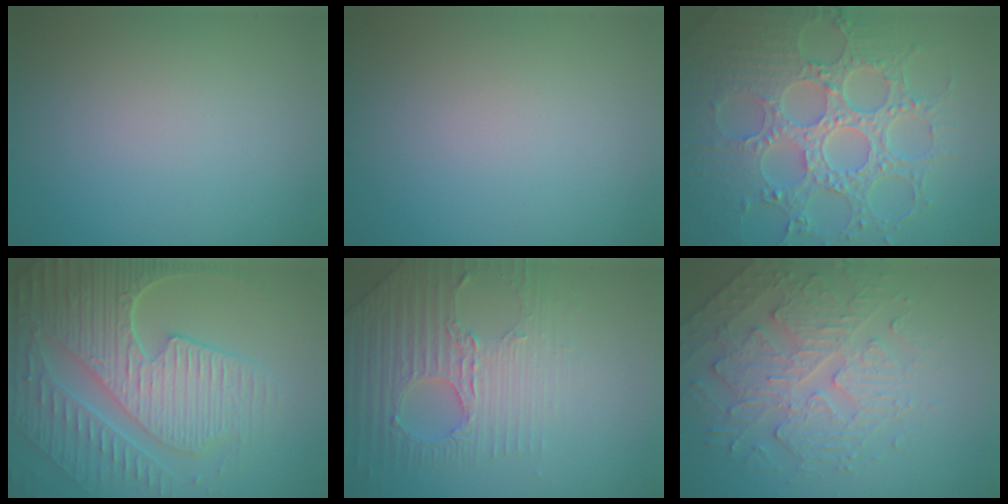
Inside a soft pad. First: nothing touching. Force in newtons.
{"total": 0.0}
{"total": 8.8, "press": 6.5, "slide": 5.8}
{"total": 9.1, "press": 6.5, "slide": 6.3}
{"total": 3.8, "press": 3.7, "slide": 1.0}
{"total": 4.8, "press": 3.8, "slide": 2.8}